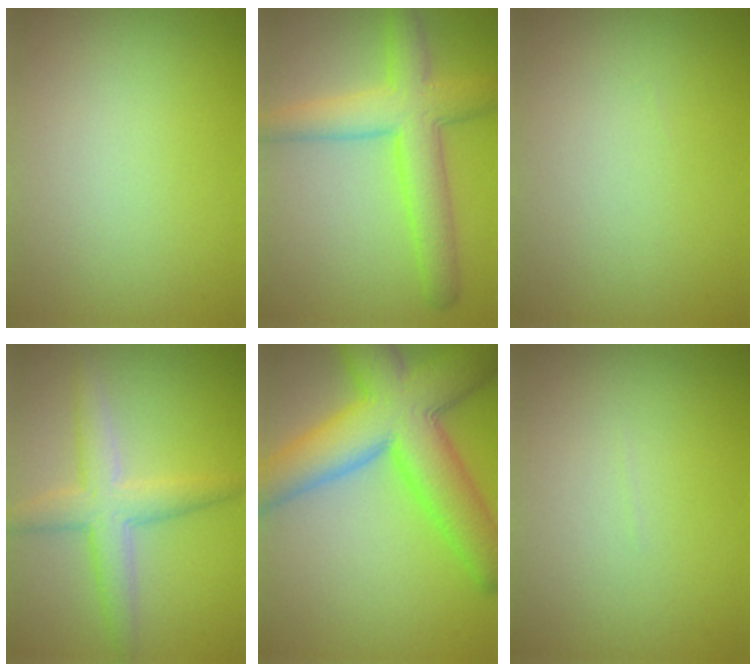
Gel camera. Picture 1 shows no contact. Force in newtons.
{"total": 6.1, "press": 6.1, "slide": 0.2}
{"total": 0.0}
{"total": 4.0, "press": 4.0, "slide": 0.1}
{"total": 11.3, "press": 11.3, "slide": 0.4}
{"total": 0.0}